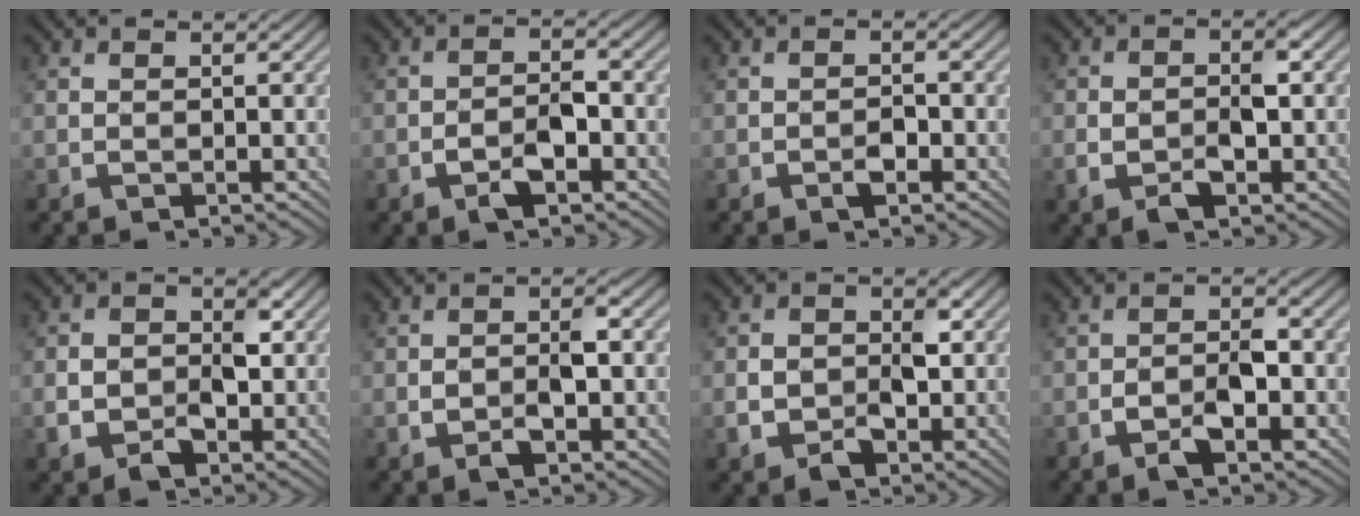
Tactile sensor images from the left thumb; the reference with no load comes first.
{"total": 4.0, "force": [-2.1, 1.8, 2.9], "torque": [-0.049, 0.005, -0.041]}
{"total": 2.0, "force": [-1.1, 1.0, 1.3], "torque": [-0.018, 0.002, -0.021]}
{"total": 4.8, "force": [-1.4, 2.5, 3.9], "torque": [-0.068, -0.001, -0.026]}
{"total": 5.2, "force": [-1.4, 3.5, 3.6], "torque": [-0.051, -0.006, -0.027]}
{"total": 4.7, "force": [-1.3, 2.3, 3.9], "torque": [-0.067, 0.001, -0.023]}
{"total": 6.0, "force": [-1.7, 3.9, 4.3], "torque": [-0.061, -0.006, -0.032]}
{"total": 4.4, "force": [-2.0, 2.1, 3.3], "torque": [-0.056, 0.005, -0.038]}